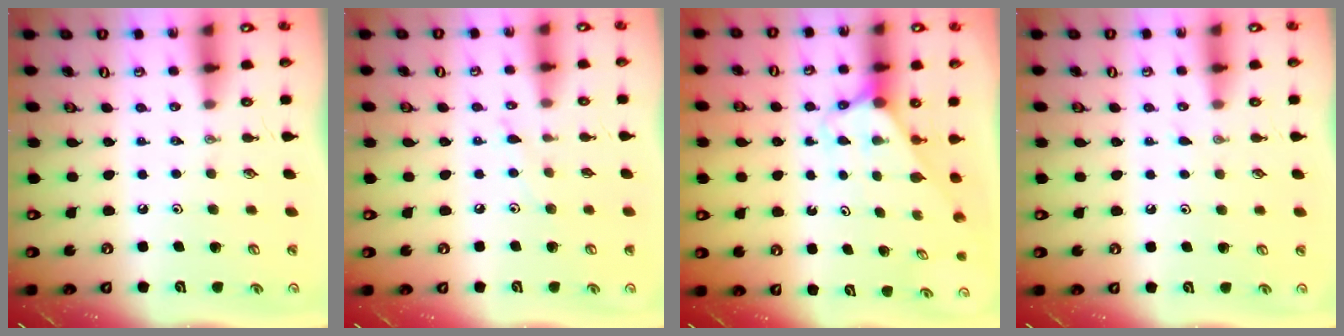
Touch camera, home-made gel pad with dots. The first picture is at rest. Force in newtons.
{"total": 5.8, "press": 5.8, "slide": 0.7}
{"total": 2.6, "press": 2.6, "slide": 0.2}
{"total": 4.3, "press": 4.3, "slide": 0.4}